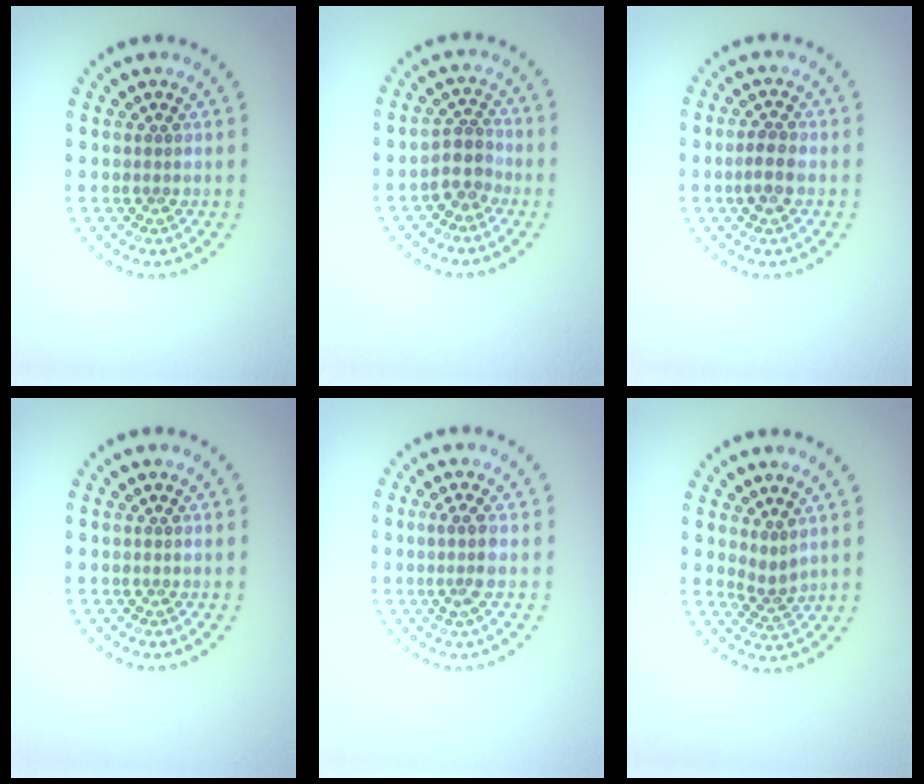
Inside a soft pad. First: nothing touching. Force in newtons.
{"total": 2.5, "press": 2.1, "slide": 1.3}
{"total": 1.6, "press": 1.6, "slide": 0.5}
{"total": 0.0}
{"total": 2.0, "press": 1.6, "slide": 1.2}
{"total": 1.9, "press": 1.3, "slide": 1.4}